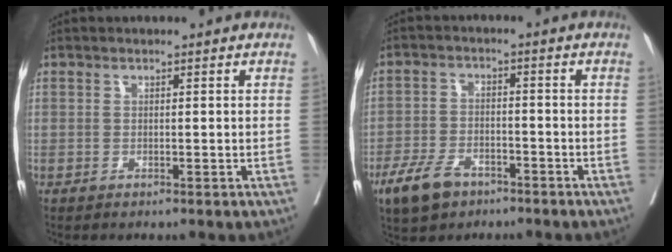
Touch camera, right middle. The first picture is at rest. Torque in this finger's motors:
{"motor_torque": [0.96, -0.85, 0.40, 0.11]}